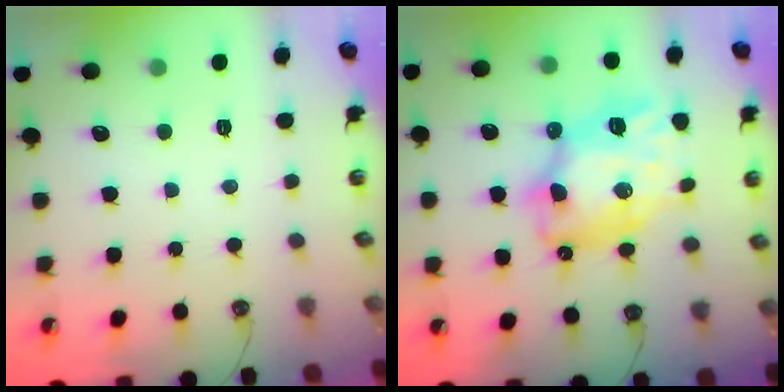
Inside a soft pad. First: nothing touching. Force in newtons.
{"total": 14.9, "press": 14.9, "slide": 1.5}